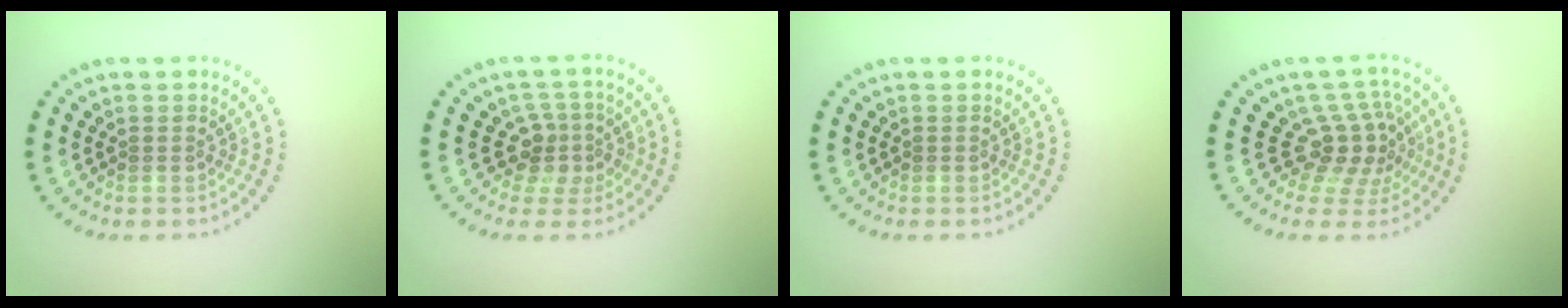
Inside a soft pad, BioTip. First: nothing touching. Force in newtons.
{"total": 2.7, "press": 2.0, "slide": 1.8}
{"total": 0.0}
{"total": 3.9, "press": 2.7, "slide": 2.8}